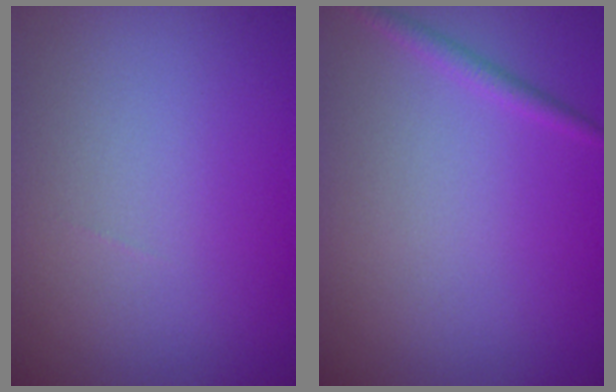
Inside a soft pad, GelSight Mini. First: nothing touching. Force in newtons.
{"total": 1.2, "press": 1.2, "slide": 0.1}